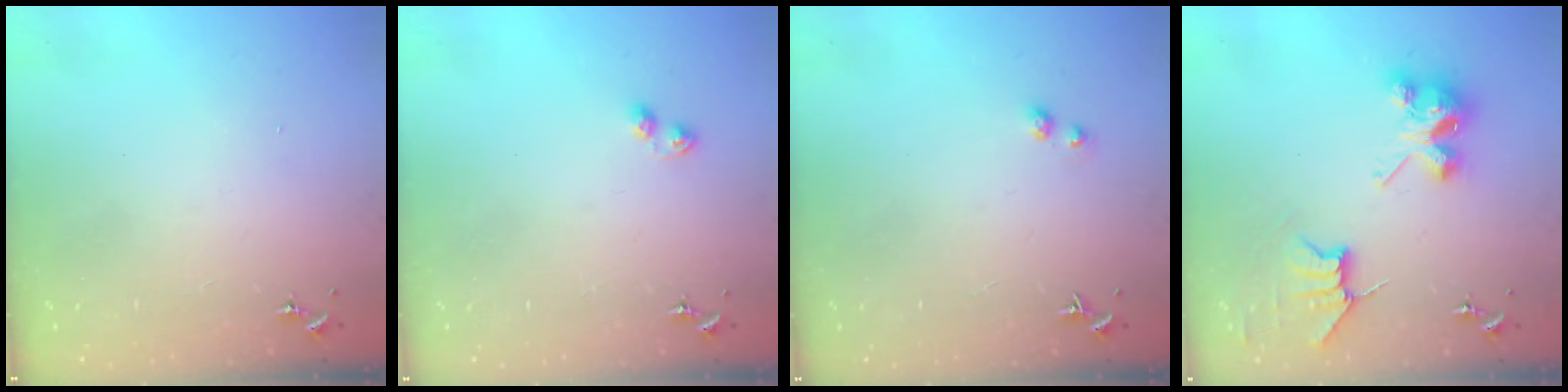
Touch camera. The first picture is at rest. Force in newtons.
{"total": 3.7, "press": 3.7, "slide": 0.4}
{"total": 3.1, "press": 3.0, "slide": 0.4}
{"total": 9.0, "press": 9.0, "slide": 0.5}